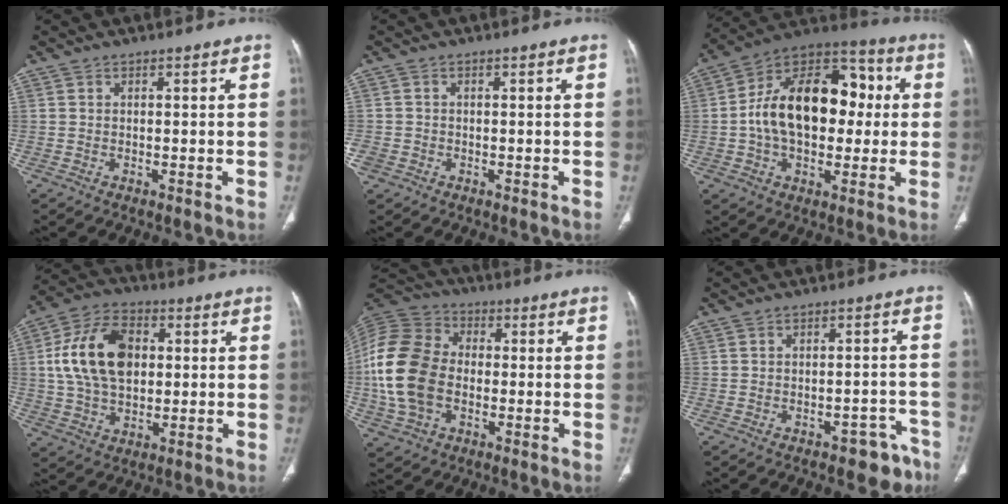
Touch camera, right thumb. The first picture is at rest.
{"total": 2.4, "force": [-0.9, 2.0, 0.8], "torque": [-0.018, 0.005, -0.016]}
{"total": 22.1, "force": [1.0, 14.0, 17.0], "torque": [-0.247, 0.034, 0.012]}
{"total": 15.8, "force": [2.2, 10.3, 11.8], "torque": [-0.200, 0.012, 0.038]}
{"total": 18.1, "force": [-1.8, 12.9, 12.6], "torque": [-0.259, 0.021, -0.035]}
{"total": 6.3, "force": [-4.4, 3.3, 3.0], "torque": [-0.011, 0.038, -0.054]}